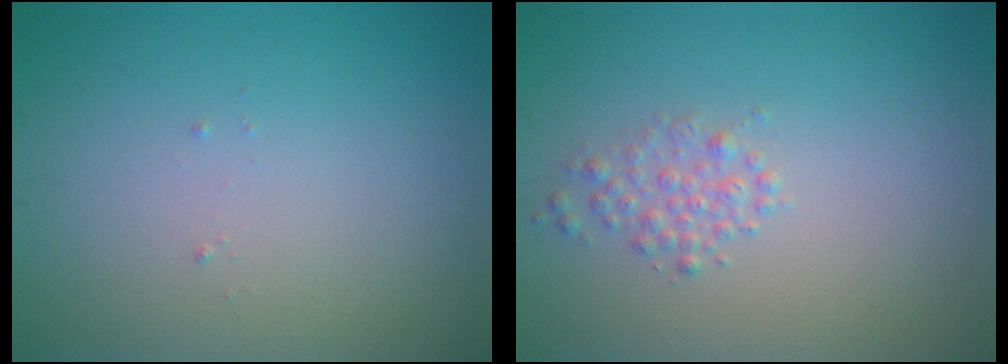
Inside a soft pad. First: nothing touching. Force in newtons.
{"total": 1.5, "press": 1.5, "slide": 0.1}